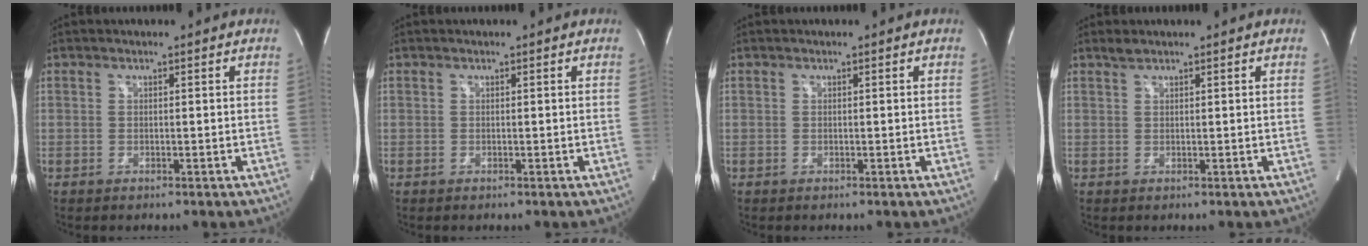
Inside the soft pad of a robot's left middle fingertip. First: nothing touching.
{"total": 0.0}
{"total": 0.0}
{"total": 0.9, "force": [0.9, 0.0, 0.3], "torque": [-0.012, 0.004, 0.022]}